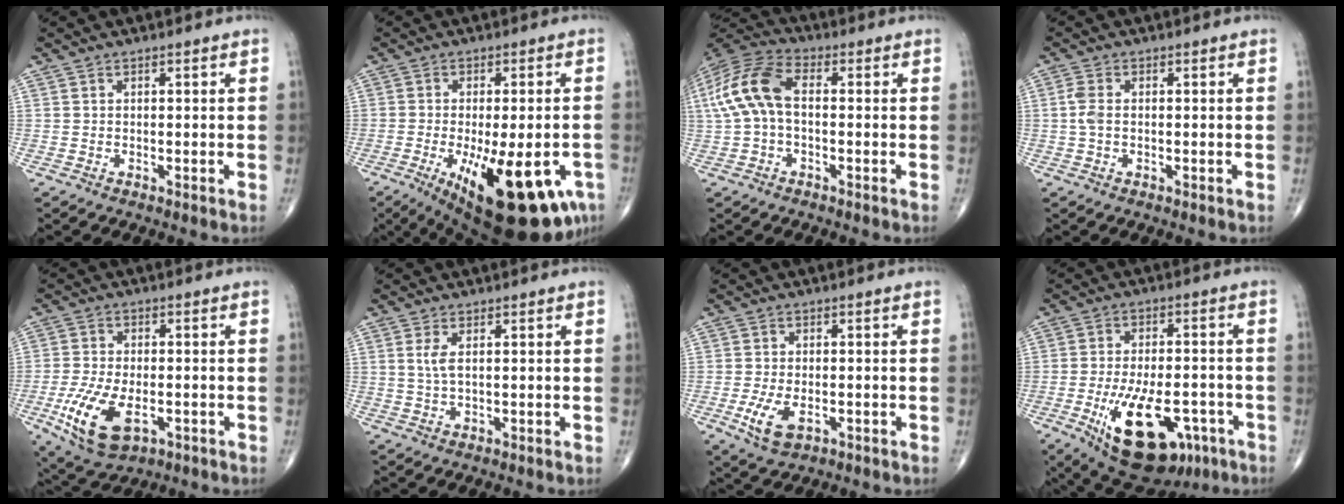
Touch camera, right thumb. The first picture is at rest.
{"total": 21.5, "force": [-8.6, 7.9, 18.1], "torque": [-0.220, -0.015, -0.104]}
{"total": 12.8, "force": [0.6, 7.2, 10.5], "torque": [-0.229, 0.035, 0.004]}
{"total": 2.6, "force": [0.0, 1.4, 2.2], "torque": [-0.060, 0.005, -0.005]}
{"total": 12.3, "force": [-4.2, 6.4, 9.6], "torque": [-0.191, -0.001, -0.066]}
{"total": 2.6, "force": [0.7, 0.9, 2.4], "torque": [-0.059, 0.001, 0.020]}
{"total": 6.1, "force": [-2.1, 3.3, 4.7], "torque": [-0.097, -0.003, -0.031]}
{"total": 18.5, "force": [-7.7, 9.1, 14.1], "torque": [-0.221, 0.016, -0.100]}